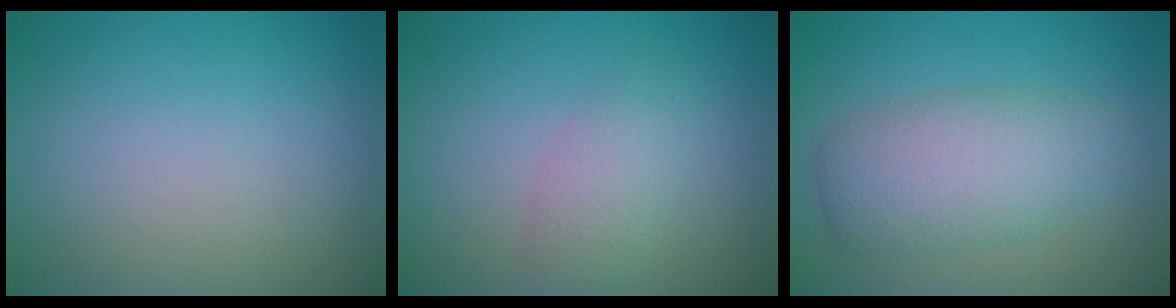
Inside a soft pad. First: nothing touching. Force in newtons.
{"total": 2.3, "press": 2.3, "slide": 0.1}
{"total": 5.2, "press": 5.2, "slide": 0.2}